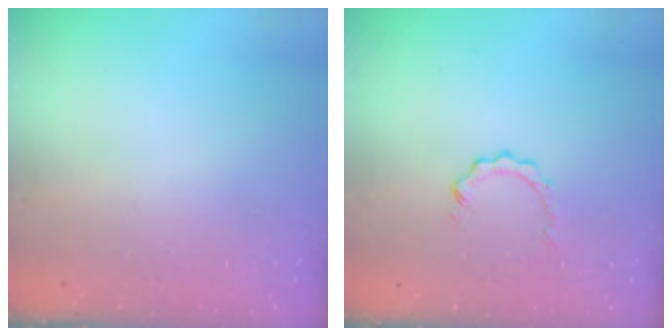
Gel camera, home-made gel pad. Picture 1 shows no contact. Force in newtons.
{"total": 2.8, "press": 2.8, "slide": 0.4}